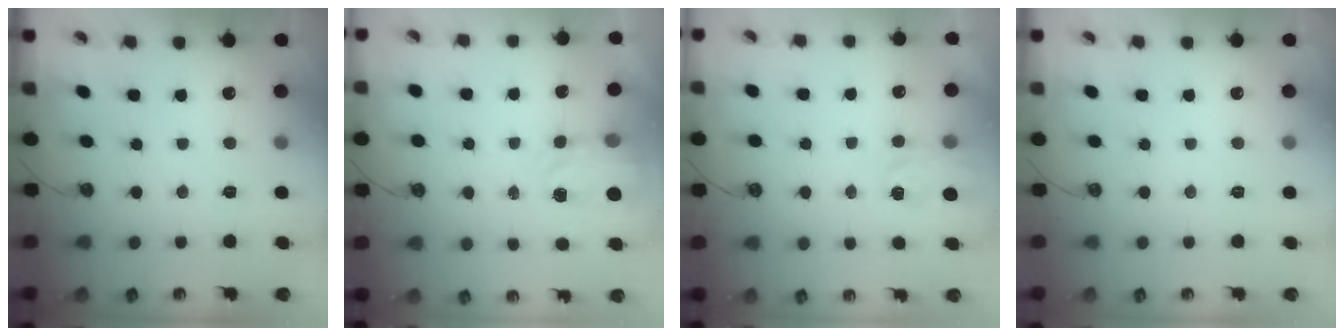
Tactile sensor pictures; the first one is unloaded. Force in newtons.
{"total": 3.8, "press": 3.7, "slide": 0.6}
{"total": 2.5, "press": 2.4, "slide": 0.4}
{"total": 0.0}